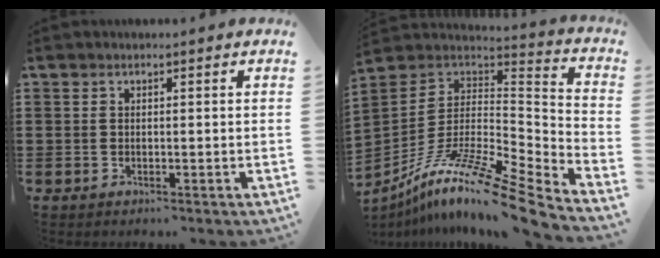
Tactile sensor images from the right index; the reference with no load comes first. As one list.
[{"total": 13.0, "force": [-9.1, 1.8, 9.1], "torque": [-0.167, 0.007, -0.172]}]